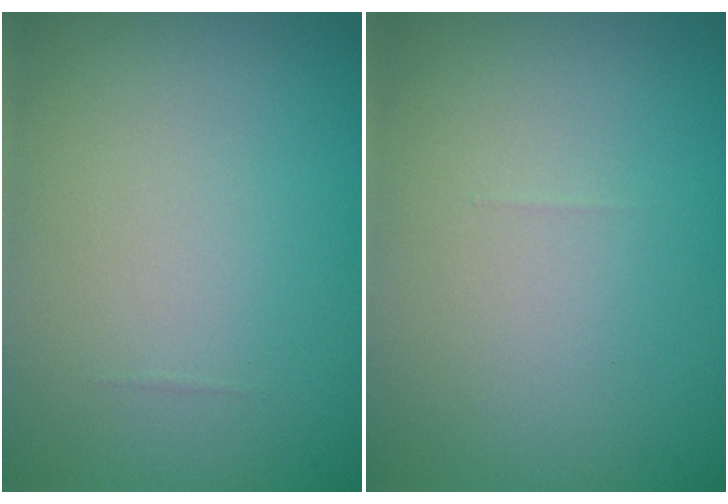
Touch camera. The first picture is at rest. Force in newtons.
{"total": 0.0}